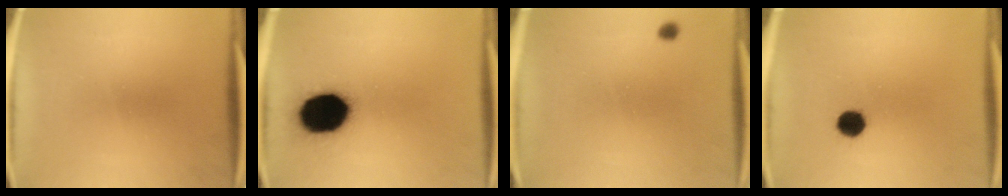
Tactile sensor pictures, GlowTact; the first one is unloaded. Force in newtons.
{"total": 19.8}
{"total": 0.9}
{"total": 4.7}